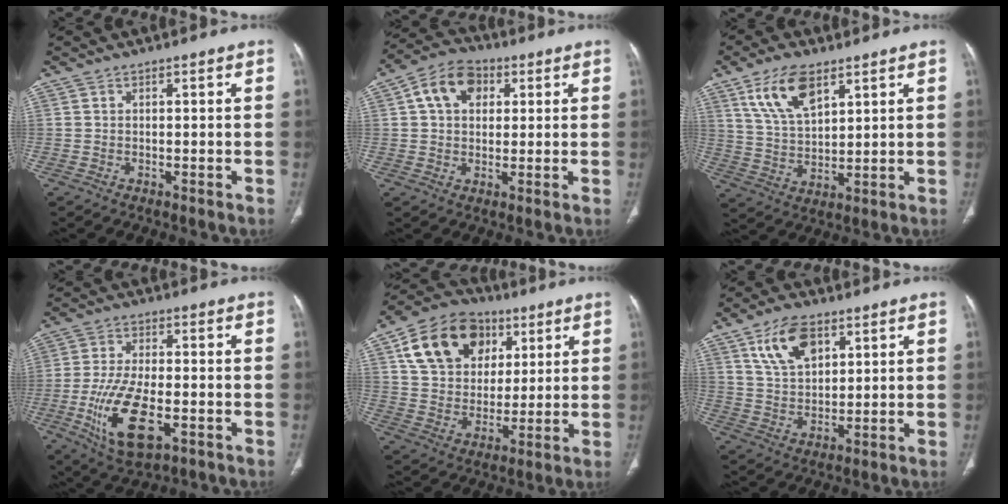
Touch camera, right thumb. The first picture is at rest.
{"total": 9.6, "force": [2.9, 6.9, 6.1], "torque": [-0.089, 0.012, 0.041]}
{"total": 11.0, "force": [6.1, 5.2, 7.6], "torque": [-0.133, -0.023, 0.126]}
{"total": 13.9, "force": [-4.3, 6.2, 11.7], "torque": [-0.229, 0.001, -0.069]}
{"total": 18.3, "force": [7.6, 13.4, 9.9], "torque": [-0.147, -0.003, 0.132]}
{"total": 10.4, "force": [5.2, 5.8, 6.9], "torque": [-0.108, -0.019, 0.104]}